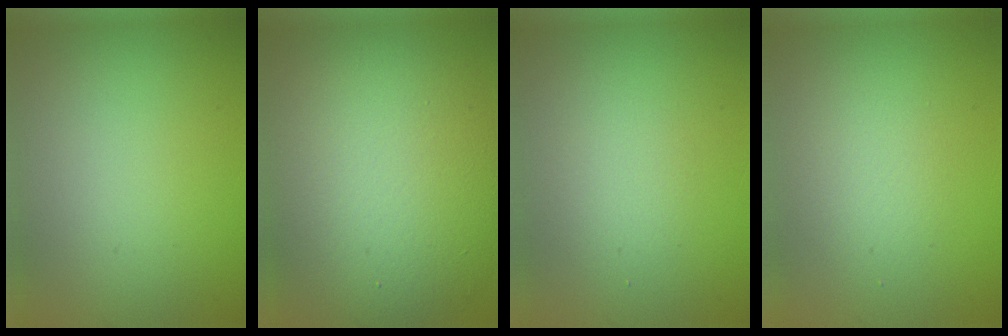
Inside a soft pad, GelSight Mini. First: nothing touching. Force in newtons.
{"total": 12.9, "press": 12.8, "slide": 1.1}
{"total": 1.7, "press": 1.7, "slide": 0.1}
{"total": 1.9, "press": 1.9, "slide": 0.1}